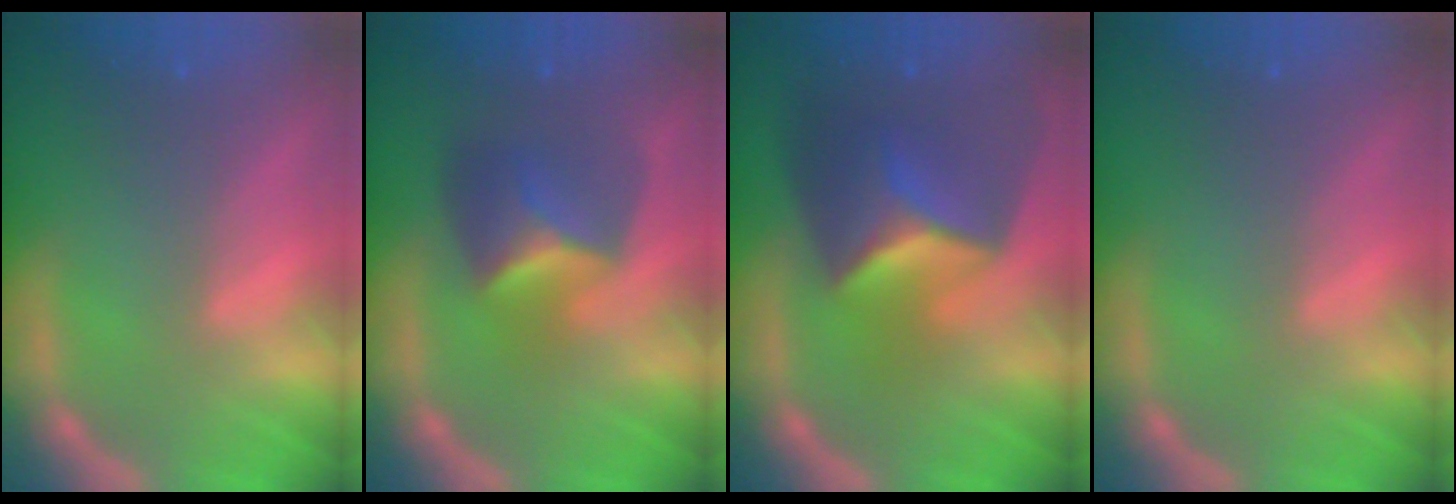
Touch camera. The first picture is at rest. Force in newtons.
{"total": 5.4}
{"total": 8.9}
{"total": 0.0}